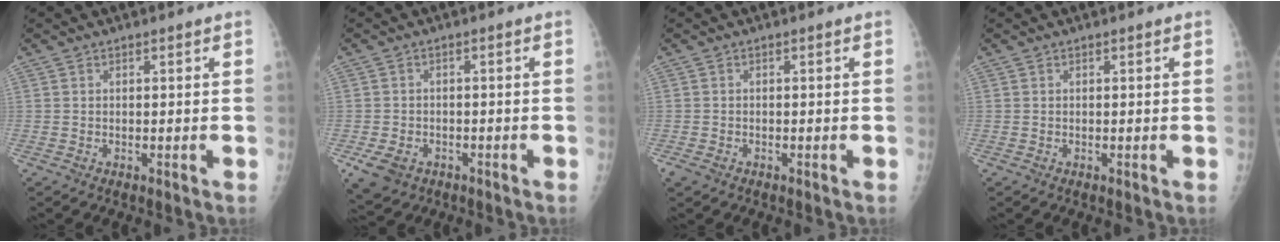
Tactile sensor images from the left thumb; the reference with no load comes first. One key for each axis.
{"total": 6.1, "fx": -2.8, "fy": 4.7, "fz": 2.7, "tx": -0.049, "ty": 0.009, "tz": -0.035}
{"total": 1.7, "fx": -1.0, "fy": 1.2, "fz": 0.8, "tx": -0.017, "ty": -0.002, "tz": -0.017}
{"total": 0.0}